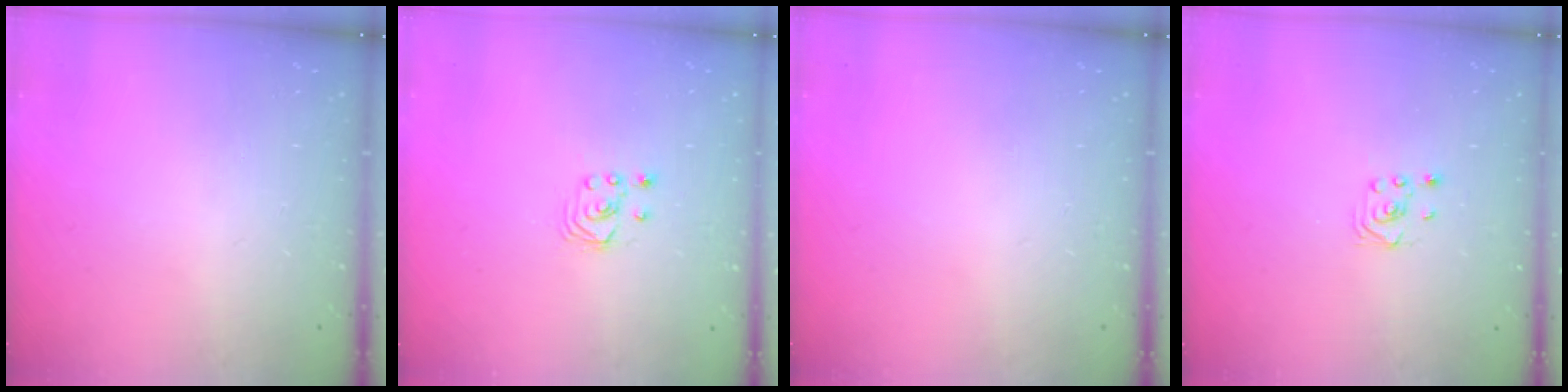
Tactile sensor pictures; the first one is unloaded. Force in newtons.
{"total": 1.8, "press": 1.8, "slide": 0.2}
{"total": 0.0}
{"total": 1.6, "press": 1.4, "slide": 0.9}